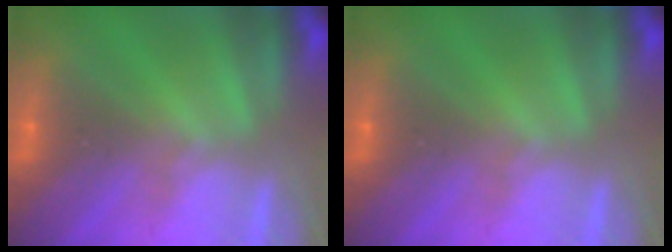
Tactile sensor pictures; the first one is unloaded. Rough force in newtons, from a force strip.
{"total": 0.0}